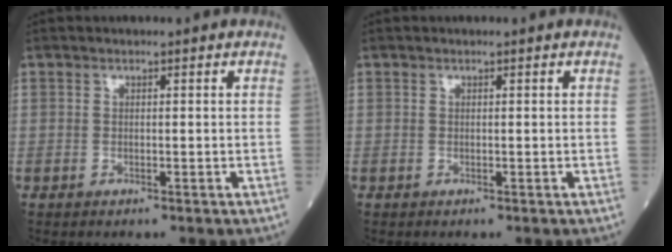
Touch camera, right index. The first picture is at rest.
{"total": 0.0}